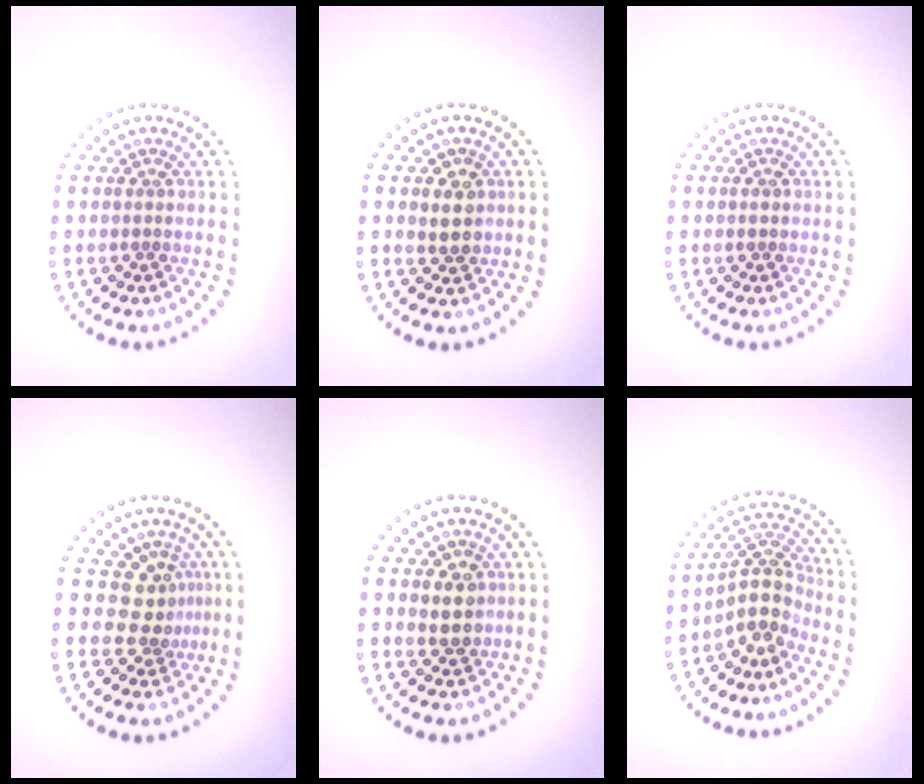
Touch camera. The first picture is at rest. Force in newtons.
{"total": 2.5, "press": 2.4, "slide": 0.6}
{"total": 0.8, "press": 0.8, "slide": 0.2}
{"total": 3.0, "press": 2.2, "slide": 2.0}
{"total": 2.4, "press": 2.4, "slide": 0.5}
{"total": 3.7, "press": 2.7, "slide": 2.4}